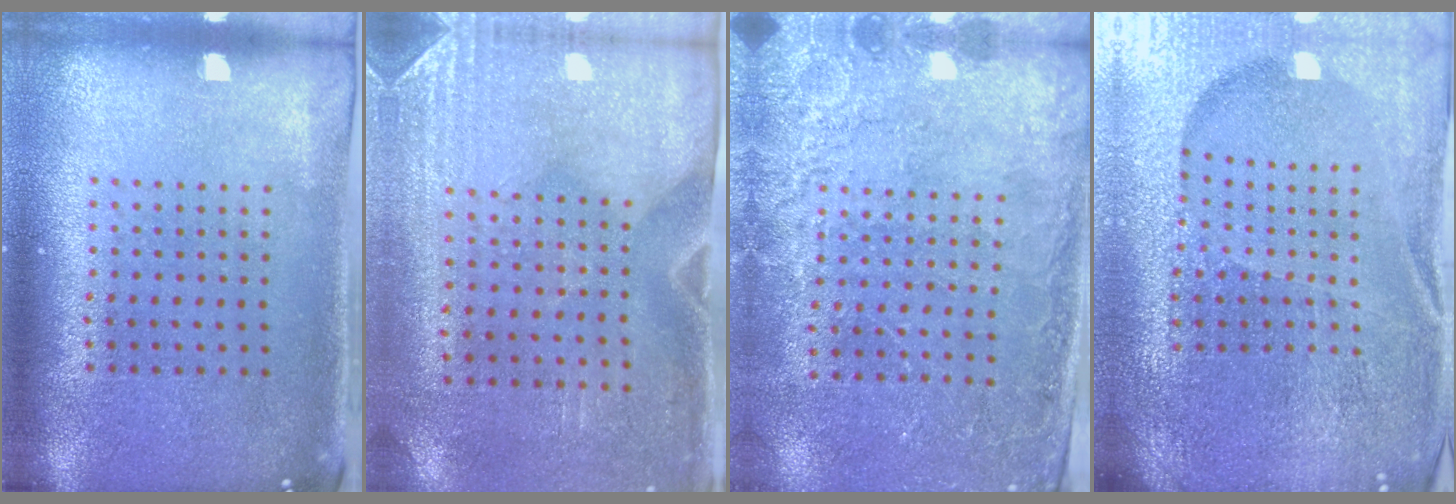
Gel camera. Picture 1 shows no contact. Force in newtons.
{"total": 3.0, "press": 2.6, "slide": 1.5}
{"total": 2.5, "press": 2.5, "slide": 0.5}
{"total": 4.8, "press": 4.5, "slide": 1.6}